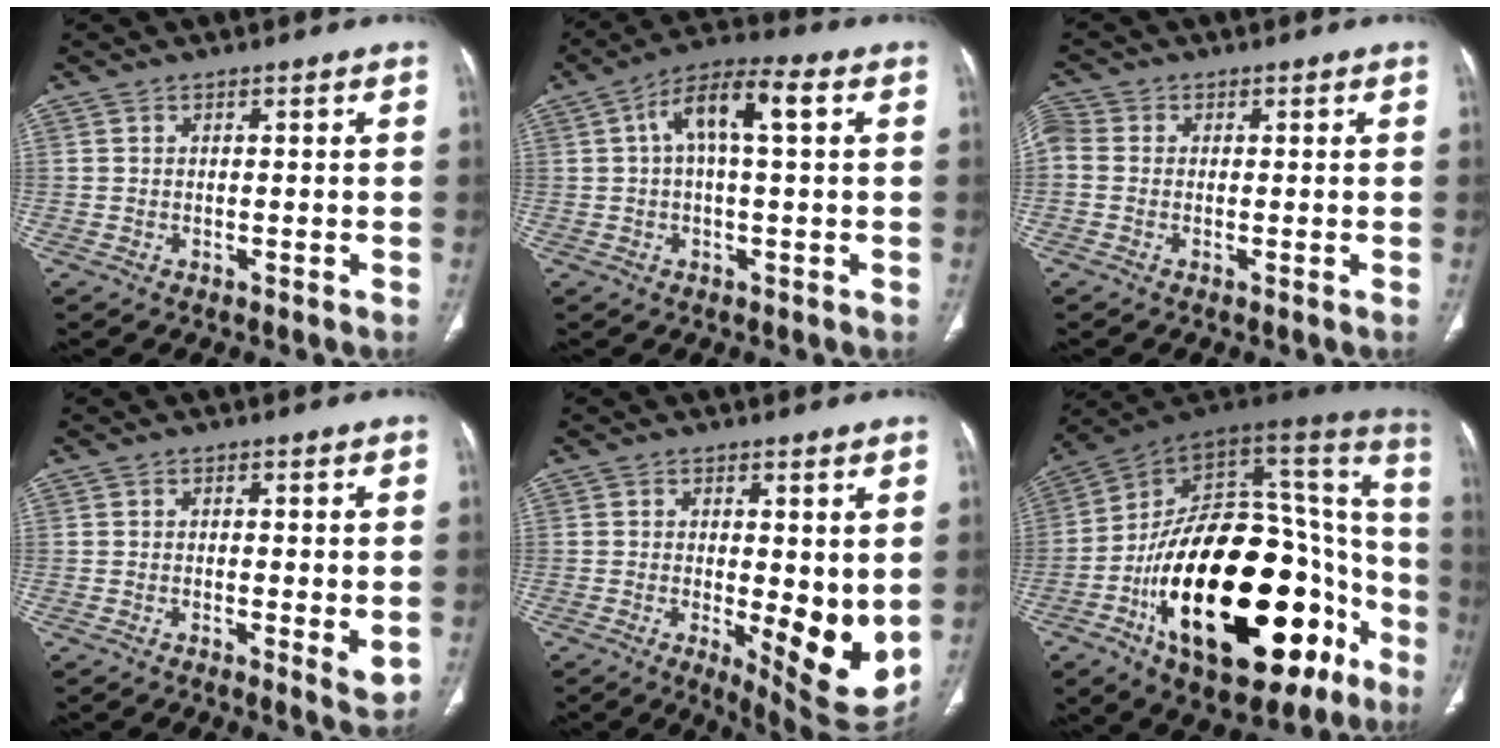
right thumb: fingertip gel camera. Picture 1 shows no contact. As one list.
[{"total": 9.8, "force": [2.3, 3.3, 8.9], "torque": [-0.172, 0.033, 0.034]}, {"total": 3.5, "force": [0.0, 2.8, 2.0], "torque": [-0.055, 0.008, -0.012]}, {"total": 3.9, "force": [-0.6, 1.1, 3.6], "torque": [-0.052, -0.012, -0.012]}, {"total": 11.8, "force": [-1.2, 4.1, 11.0], "torque": [-0.137, -0.030, -0.008]}, {"total": 41.6, "force": [-14.5, 20.4, 33.3], "torque": [-0.417, 0.071, -0.217]}]